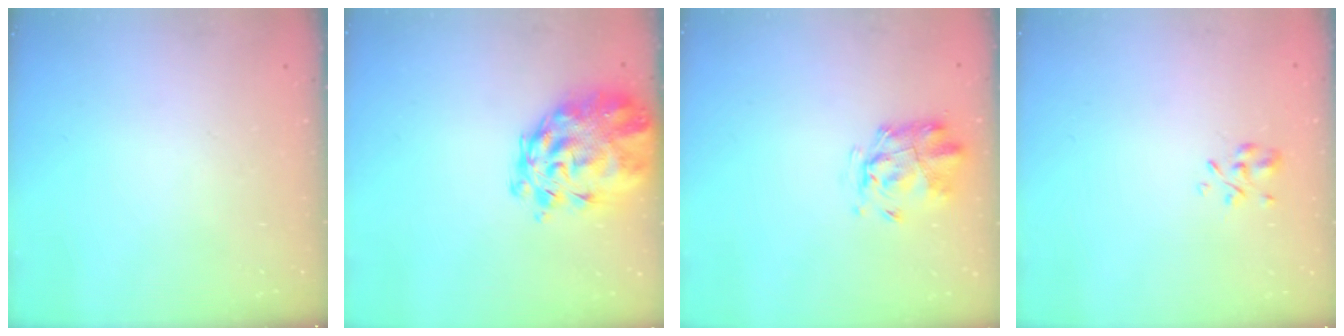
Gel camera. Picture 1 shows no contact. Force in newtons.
{"total": 8.0, "press": 7.4, "slide": 2.9}
{"total": 2.6, "press": 2.4, "slide": 0.8}
{"total": 2.8, "press": 2.6, "slide": 1.0}